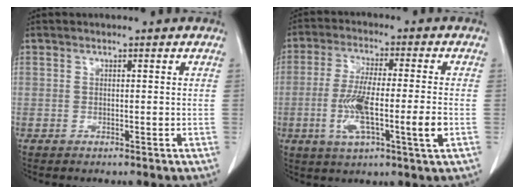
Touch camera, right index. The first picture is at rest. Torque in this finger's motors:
{"motor_torque": [1.51, -0.63, 0.77, 0.20]}